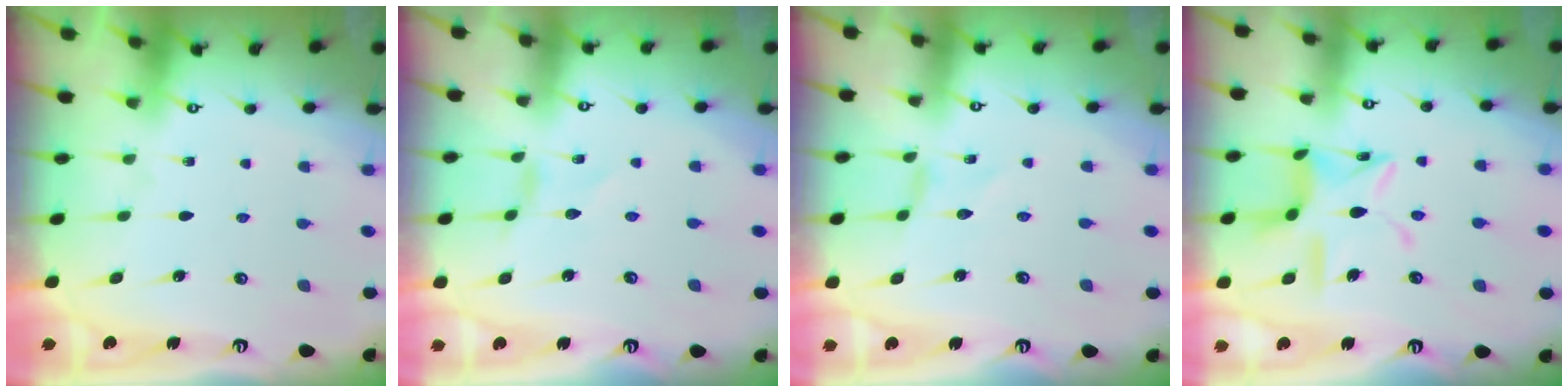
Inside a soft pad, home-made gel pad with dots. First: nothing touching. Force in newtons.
{"total": 0.5, "press": 0.5, "slide": 0.1}
{"total": 0.0}
{"total": 13.4, "press": 13.3, "slide": 1.0}